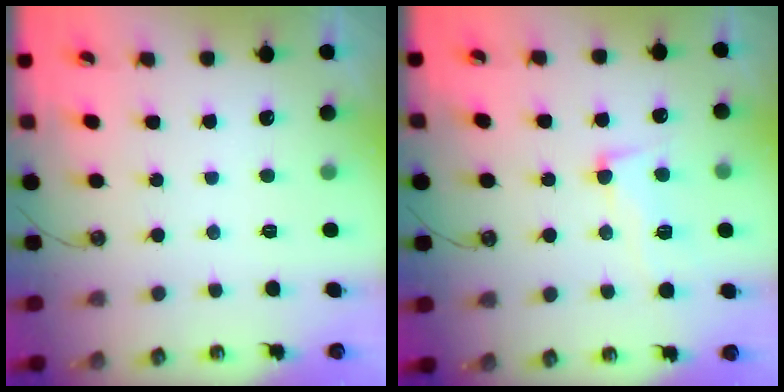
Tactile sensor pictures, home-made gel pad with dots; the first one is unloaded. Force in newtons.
{"total": 3.7, "press": 3.5, "slide": 1.2}